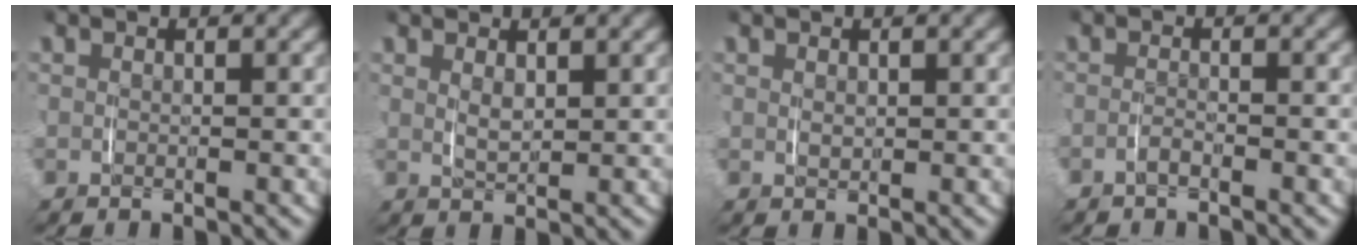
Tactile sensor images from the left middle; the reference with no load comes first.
{"total": 1.6, "force": [1.0, 0.6, 1.2], "torque": [-0.021, -0.007, 0.021]}
{"total": 0.6, "force": [0.3, 0.3, 0.4], "torque": [-0.007, -0.005, 0.009]}
{"total": 1.1, "force": [-1.1, -0.1, 0.2], "torque": [-0.008, -0.002, -0.021]}